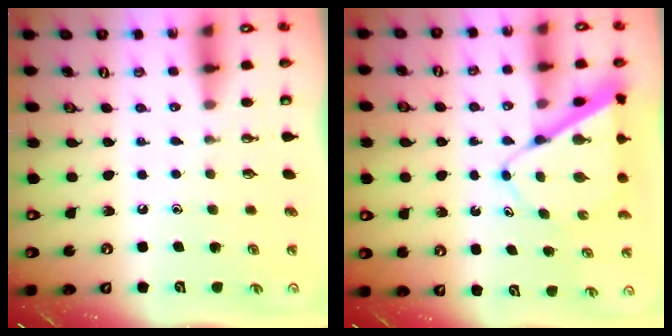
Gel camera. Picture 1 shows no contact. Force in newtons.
{"total": 8.7, "press": 8.7, "slide": 0.7}